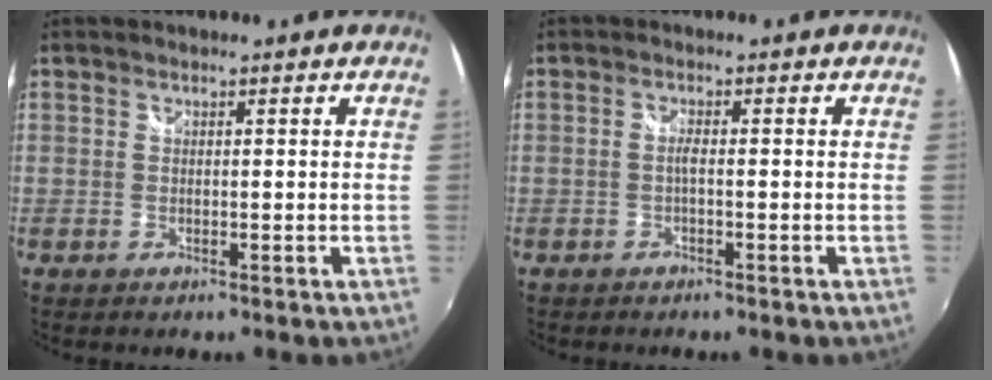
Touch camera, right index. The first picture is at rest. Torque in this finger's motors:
{"motor_torque": [0.10, 0.03, 0.04, 0.03]}